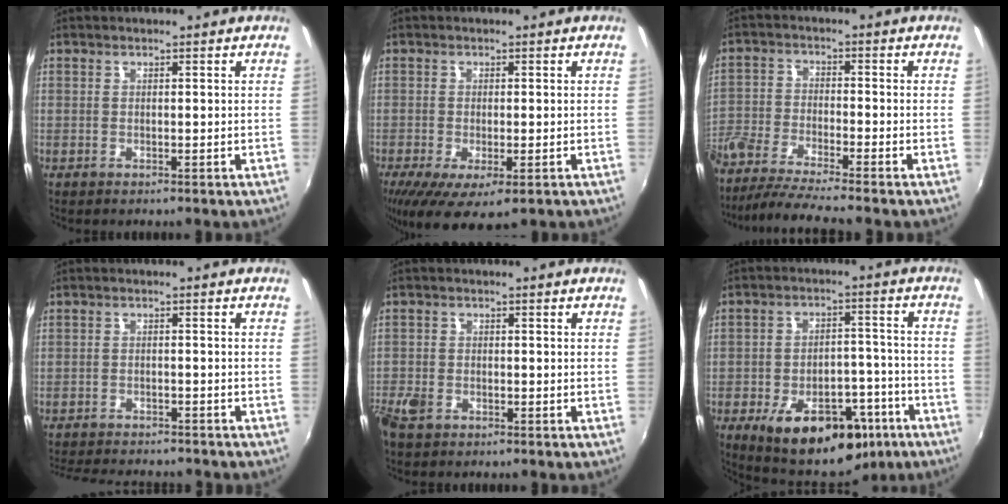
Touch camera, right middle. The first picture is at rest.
{"total": 8.2, "force": [-4.0, 3.0, 6.5], "torque": [-0.128, -0.041, -0.059]}
{"total": 11.7, "force": [-9.9, 0.7, 6.1], "torque": [-0.140, -0.030, -0.187]}
{"total": 11.2, "force": [-10.0, 2.9, 4.1], "torque": [-0.099, -0.015, -0.151]}
{"total": 4.8, "force": [-3.2, 2.6, 2.4], "torque": [-0.062, -0.011, -0.066]}
{"total": 18.3, "force": [-10.4, 10.0, 11.3], "torque": [-0.190, 0.006, -0.135]}